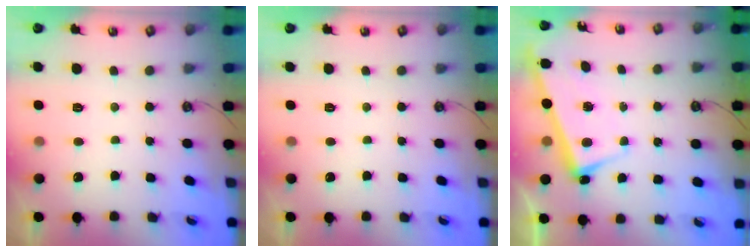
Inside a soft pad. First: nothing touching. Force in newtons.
{"total": 0.0}
{"total": 3.4, "press": 3.2, "slide": 1.0}